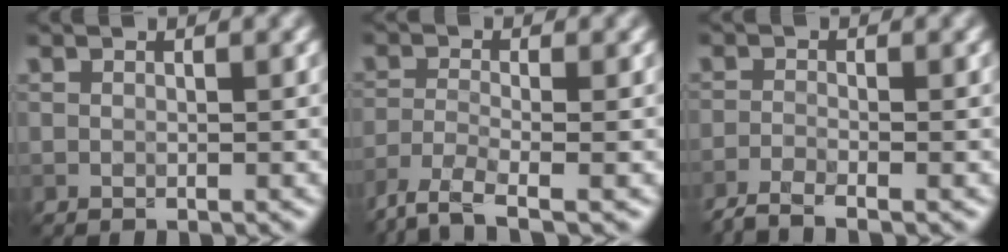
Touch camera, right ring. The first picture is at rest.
{"total": 4.1, "force": [-3.2, 0.9, 2.5], "torque": [-0.050, -0.010, -0.072]}
{"total": 3.0, "force": [-2.5, 0.5, 1.6], "torque": [-0.035, -0.005, -0.058]}